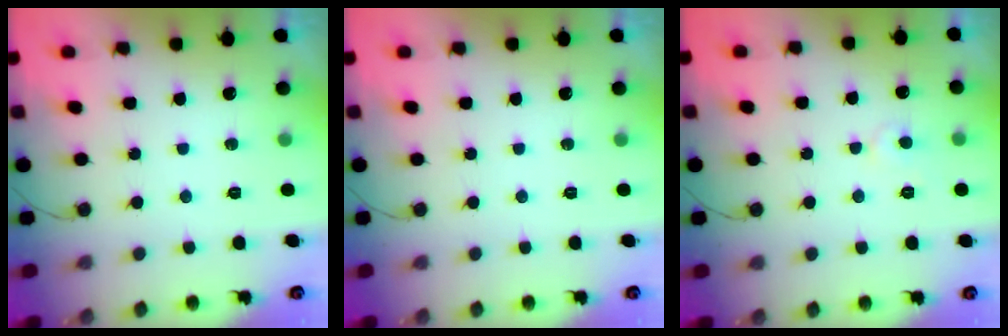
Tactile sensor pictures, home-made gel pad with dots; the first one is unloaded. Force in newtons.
{"total": 0.0}
{"total": 4.6, "press": 4.6, "slide": 0.5}